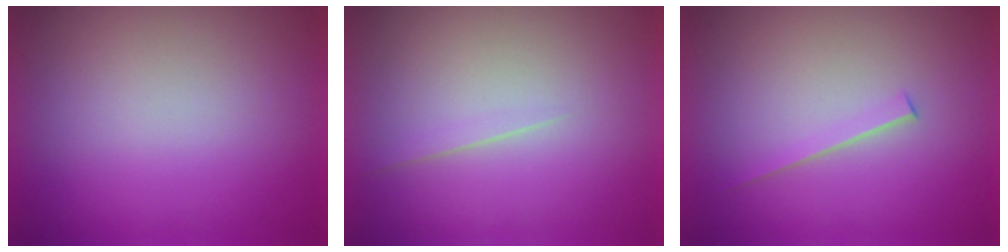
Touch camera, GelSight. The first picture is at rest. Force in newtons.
{"total": 1.6}
{"total": 1.5}